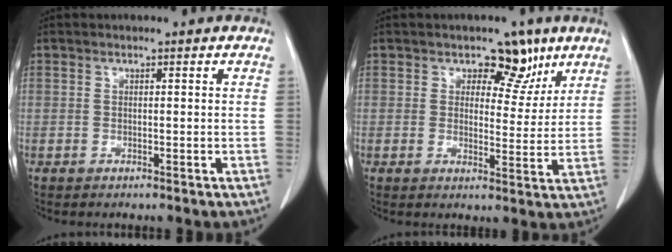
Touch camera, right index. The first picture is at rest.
{"total": 6.4, "force": [4.0, 3.8, 3.2], "torque": [-0.026, -0.002, 0.056]}